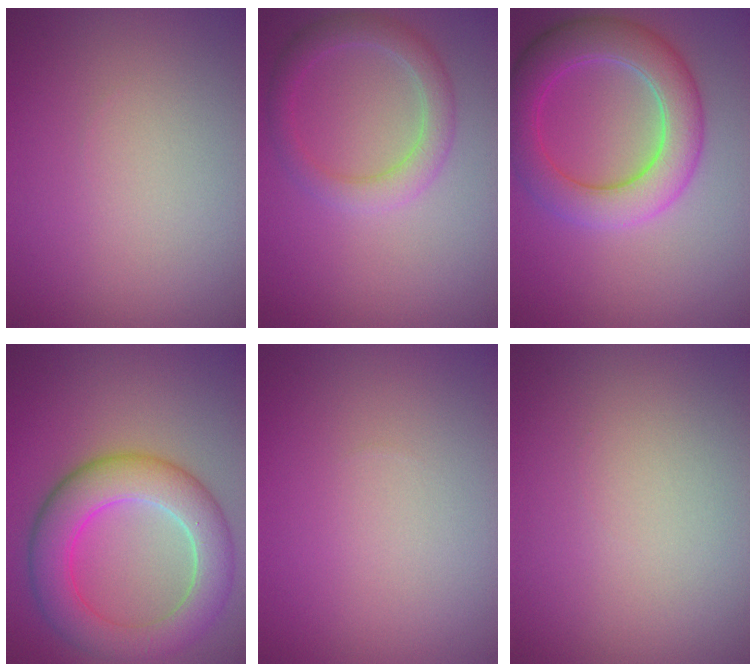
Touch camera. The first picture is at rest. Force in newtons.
{"total": 3.0, "press": 3.0, "slide": 0.1}
{"total": 6.3, "press": 6.3, "slide": 0.5}
{"total": 7.1, "press": 7.1, "slide": 0.3}
{"total": 0.0}
{"total": 0.0}